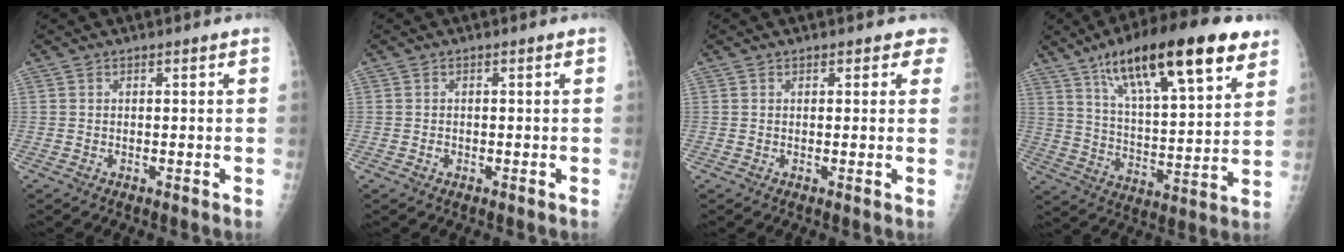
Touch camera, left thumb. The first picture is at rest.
{"total": 0.7, "force": [-0.2, 0.6, 0.3], "torque": [-0.004, 0.002, -0.004]}
{"total": 2.4, "force": [1.7, 1.4, 0.8], "torque": [0.024, -0.002, 0.009]}
{"total": 25.1, "force": [14.6, 7.5, 19.0], "torque": [-0.282, -0.033, 0.236]}